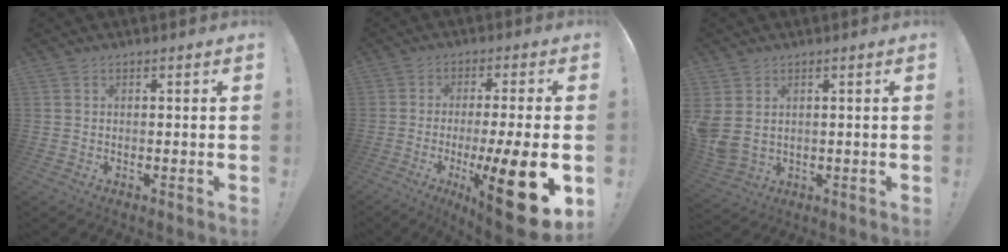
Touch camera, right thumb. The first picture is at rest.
{"total": 19.4, "force": [-6.6, 3.0, 18.0], "torque": [-0.266, 0.018, -0.098]}
{"total": 5.5, "force": [2.0, 3.6, 3.6], "torque": [-0.074, -0.012, 0.043]}